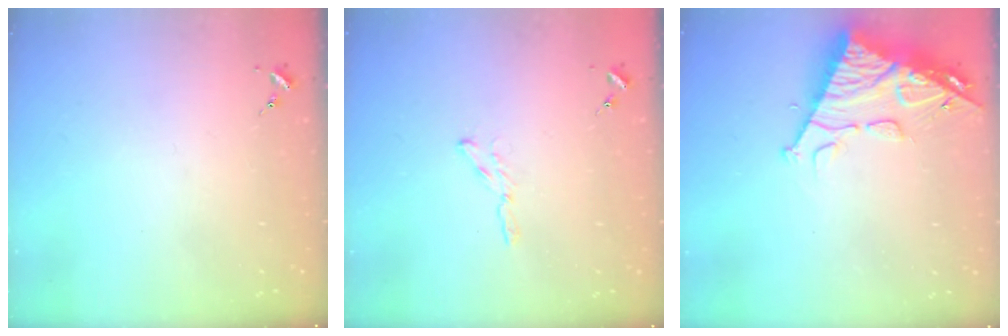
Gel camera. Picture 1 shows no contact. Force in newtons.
{"total": 2.4, "press": 2.4, "slide": 0.2}
{"total": 15.2, "press": 15.1, "slide": 1.4}